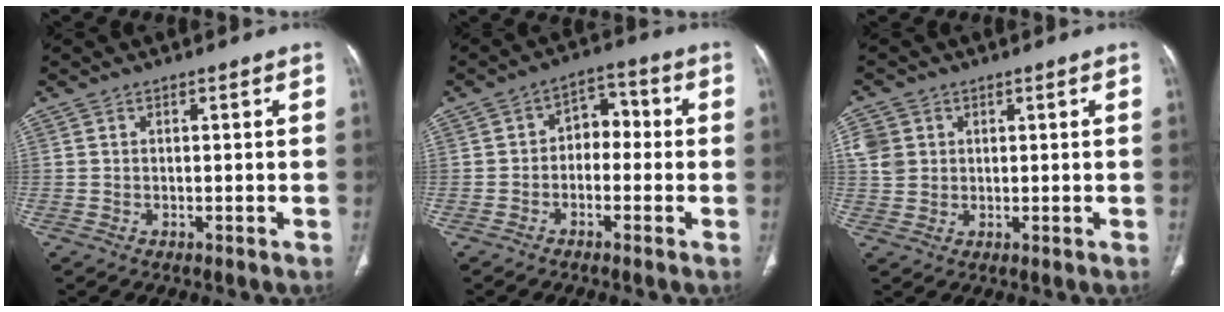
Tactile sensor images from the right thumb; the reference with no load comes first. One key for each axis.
{"total": 6.0, "fx": -1.0, "fy": 4.4, "fz": 4.0, "tx": -0.032, "ty": 0.035, "tz": -0.030}
{"total": 5.1, "fx": 1.4, "fy": 4.5, "fz": 2.1, "tx": -0.030, "ty": 0.002, "tz": 0.031}